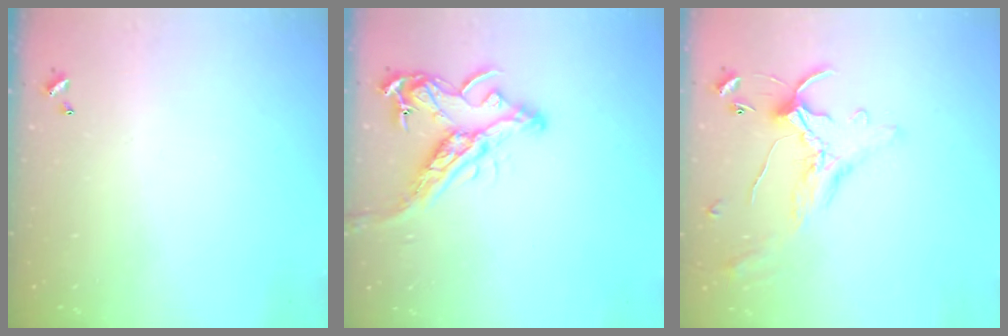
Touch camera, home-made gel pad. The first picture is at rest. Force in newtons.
{"total": 15.3, "press": 15.2, "slide": 1.8}
{"total": 0.9, "press": 0.1, "slide": 0.9}